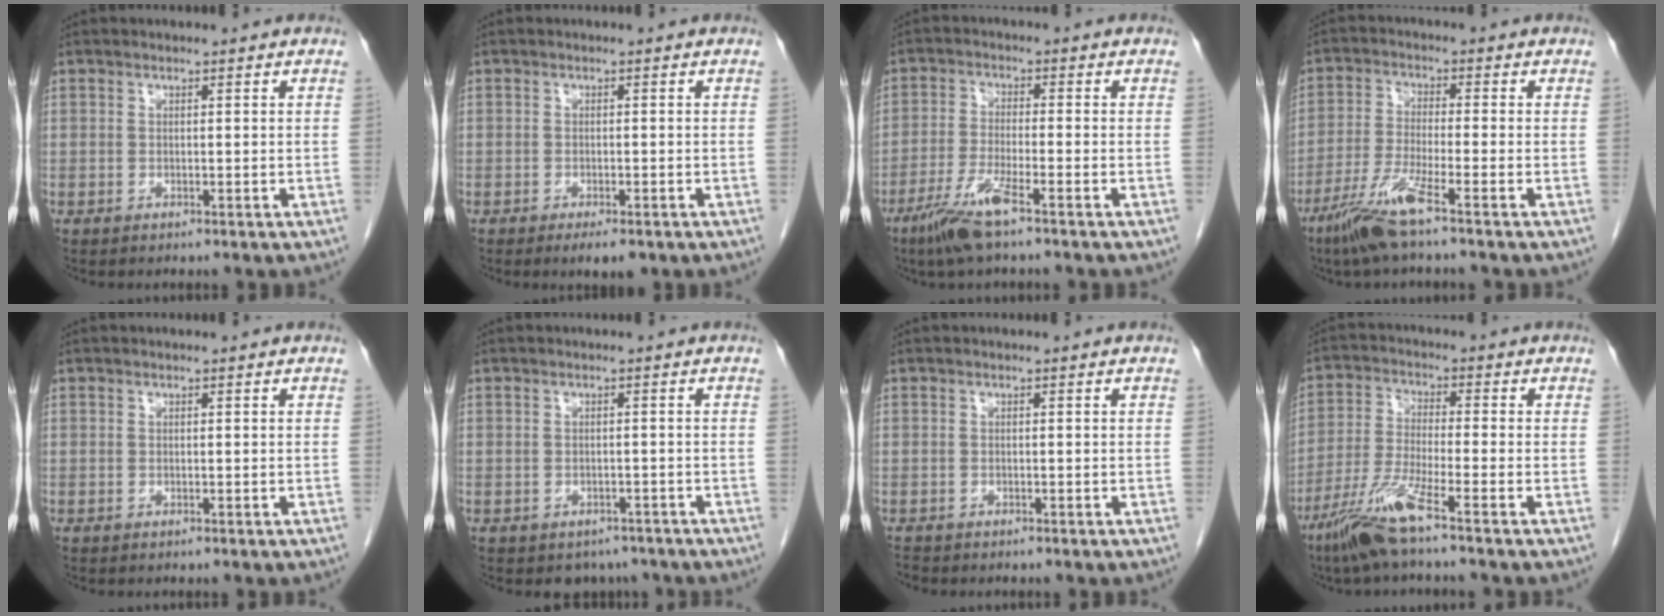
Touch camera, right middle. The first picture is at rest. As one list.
[{"total": 3.2, "force": [-2.0, 1.0, 2.2], "torque": [-0.025, -0.002, -0.025]}, {"total": 6.7, "force": [-4.3, 0.1, 5.1], "torque": [-0.108, -0.016, -0.087]}, {"total": 7.3, "force": [-4.8, -0.5, 5.5], "torque": [-0.117, -0.022, -0.100]}, {"total": 0.0}, {"total": 3.4, "force": [-2.8, 2.0, 0.3], "torque": [0.004, 0.008, -0.035]}, {"total": 0.9, "force": [-0.9, 0.2, 0.1], "torque": [-0.008, -0.003, -0.018]}, {"total": 8.2, "force": [-5.5, -0.6, 6.1], "torque": [-0.131, -0.025, -0.115]}]